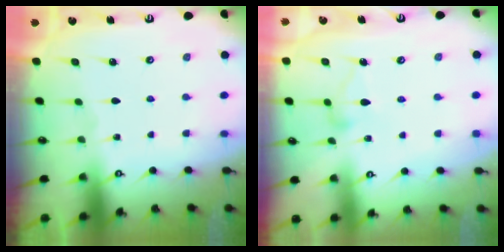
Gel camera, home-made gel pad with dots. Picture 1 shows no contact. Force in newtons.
{"total": 10.0, "press": 9.9, "slide": 0.5}